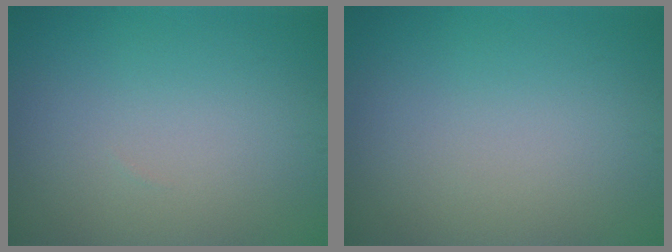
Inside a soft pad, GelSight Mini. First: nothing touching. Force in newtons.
{"total": 0.0}